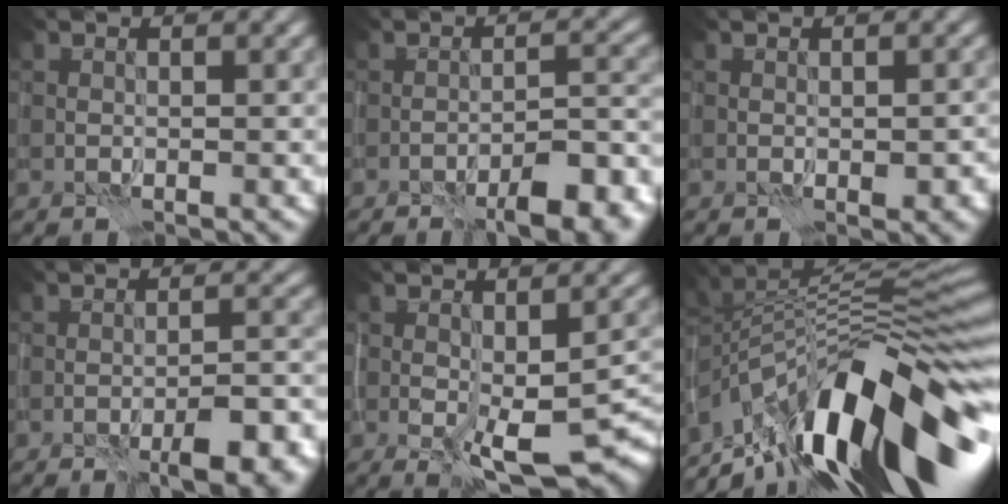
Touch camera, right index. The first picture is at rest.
{"total": 7.8, "force": [-5.4, 2.3, 5.2], "torque": [-0.064, 0.005, -0.074]}
{"total": 1.6, "force": [-0.3, 0.7, 1.4], "torque": [-0.022, -0.002, -0.002]}
{"total": 6.7, "force": [-3.9, 1.9, 5.1], "torque": [-0.072, 0.003, -0.051]}
{"total": 8.4, "force": [-2.1, 3.5, 7.3], "torque": [-0.128, -0.024, -0.025]}
{"total": 13.9, "force": [-7.0, 5.4, 10.7], "torque": [-0.174, 0.033, -0.129]}